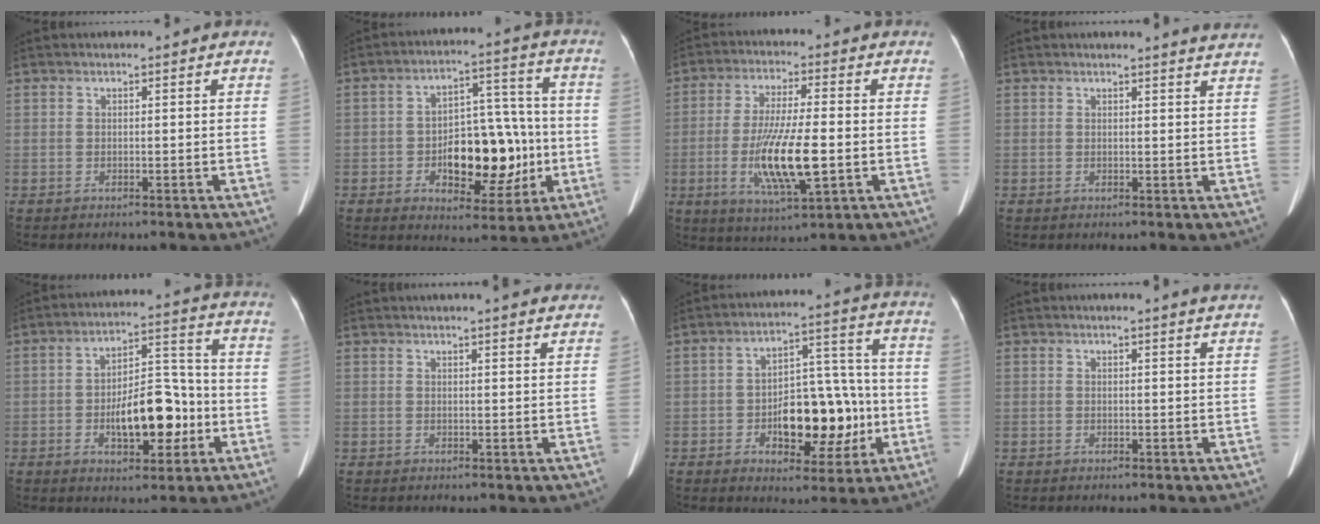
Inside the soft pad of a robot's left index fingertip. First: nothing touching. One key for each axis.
{"total": 14.0, "fx": -2.8, "fy": 6.9, "fz": 11.9, "tx": -0.176, "ty": 0.028, "tz": -0.031}
{"total": 12.0, "fx": -2.4, "fy": 1.9, "fz": 11.6, "tx": -0.227, "ty": -0.015, "tz": -0.040}
{"total": 4.4, "fx": 4.2, "fy": -0.4, "fz": 1.1, "tx": -0.015, "ty": -0.010, "tz": 0.027}
{"total": 11.0, "fx": -3.0, "fy": 4.9, "fz": 9.4, "tx": -0.152, "ty": 0.022, "tz": -0.043}
{"total": 8.8, "fx": 8.0, "fy": 0.8, "fz": 3.7, "tx": -0.042, "ty": 0.013, "tz": 0.080}
{"total": 13.0, "fx": -3.1, "fy": 6.5, "fz": 10.8, "tx": -0.156, "ty": 0.030, "tz": -0.038}
{"total": 3.4, "fx": 3.2, "fy": -0.6, "fz": 1.2, "tx": -0.017, "ty": -0.005, "tz": 0.024}